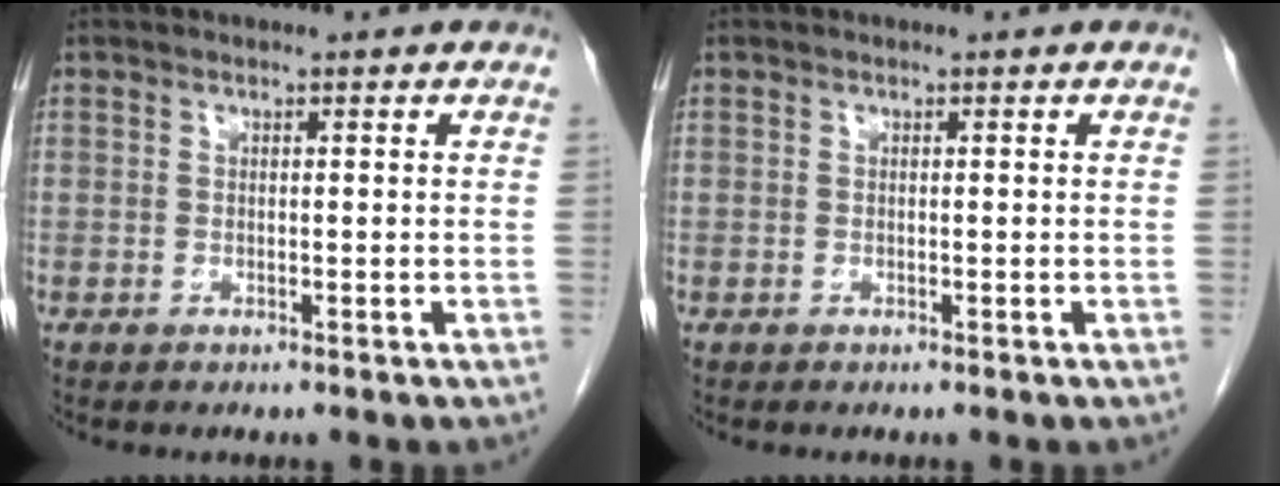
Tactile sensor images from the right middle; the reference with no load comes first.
{"total": 0.0}